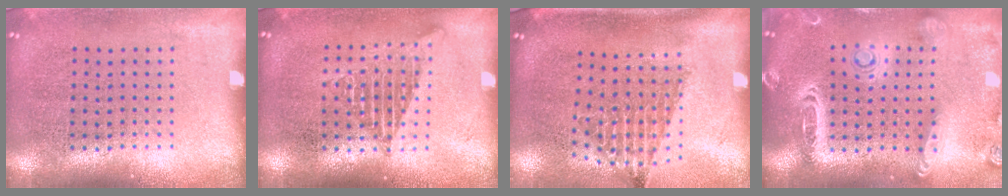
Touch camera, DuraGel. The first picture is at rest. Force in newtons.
{"total": 1.3, "press": 1.3, "slide": 0.1}
{"total": 1.4, "press": 1.1, "slide": 0.9}
{"total": 2.5, "press": 2.2, "slide": 1.1}